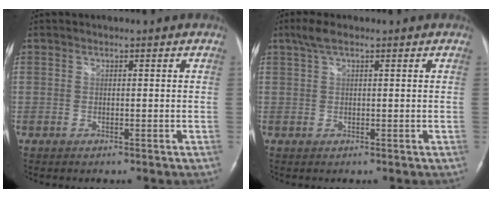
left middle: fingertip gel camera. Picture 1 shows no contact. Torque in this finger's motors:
{"motor_torque": [0.26, -0.04, -0.03, 0.01]}